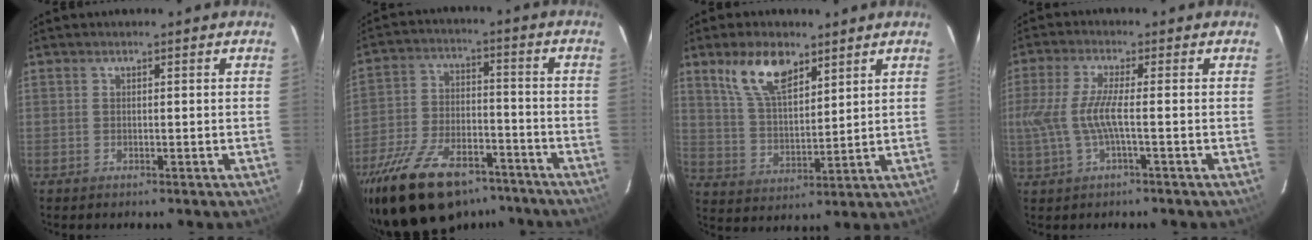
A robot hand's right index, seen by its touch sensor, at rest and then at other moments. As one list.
[{"total": 21.8, "force": [-15.7, 10.2, 11.1], "torque": [-0.235, -0.011, -0.245]}, {"total": 10.5, "force": [6.5, 4.8, 6.8], "torque": [-0.127, 0.012, 0.134]}, {"total": 6.9, "force": [-0.9, 0.6, 6.8], "torque": [-0.153, -0.004, -0.012]}]